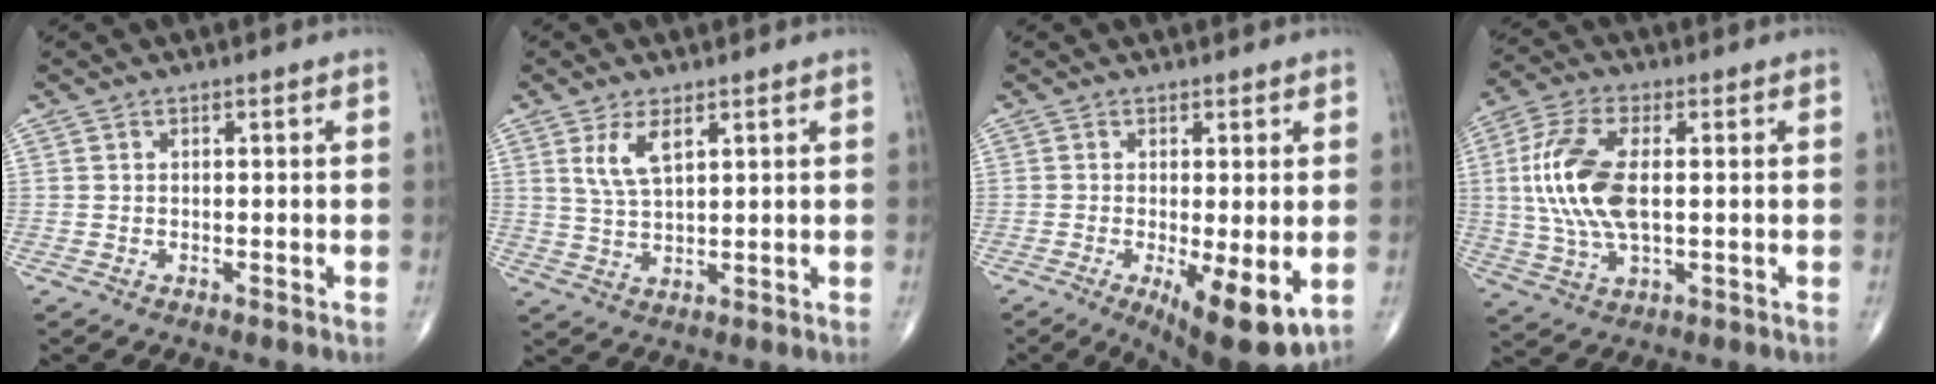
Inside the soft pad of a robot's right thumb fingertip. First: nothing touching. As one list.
[{"total": 5.5, "force": [2.5, 2.2, 4.3], "torque": [-0.085, -0.013, 0.057]}, {"total": 10.5, "force": [-2.6, 3.1, 9.7], "torque": [-0.142, -0.026, -0.033]}, {"total": 14.1, "force": [1.1, 6.8, 12.3], "torque": [-0.271, 0.003, 0.023]}]